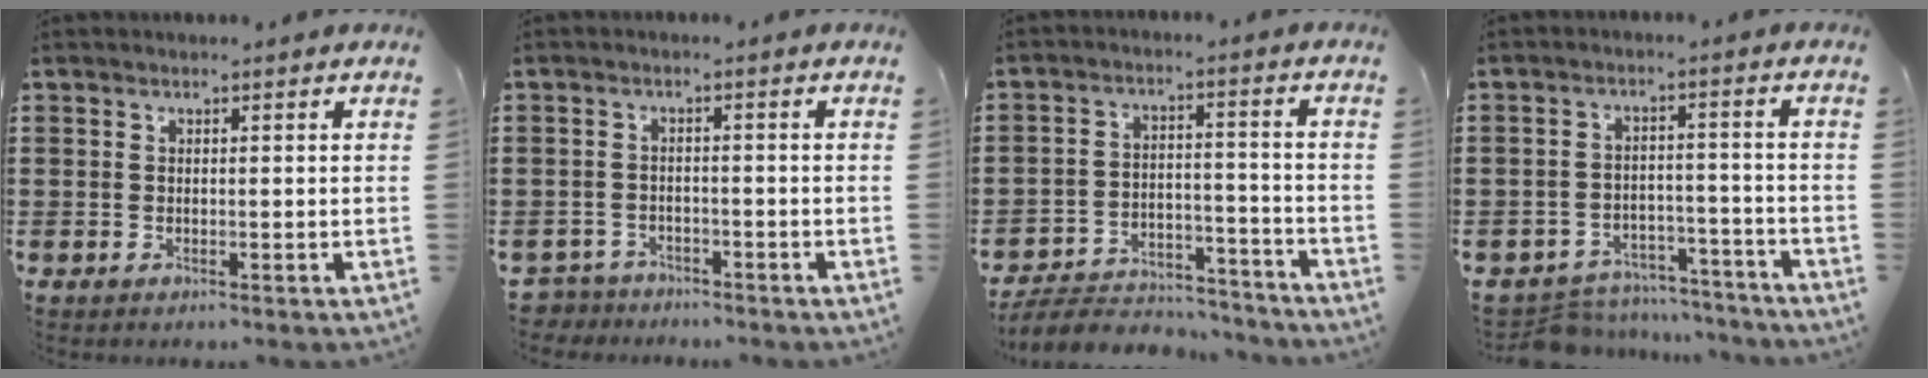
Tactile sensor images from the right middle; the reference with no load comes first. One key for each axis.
{"total": 2.8, "fx": -2.7, "fy": 0.7, "fz": -0.2, "tx": -0.012, "ty": -0.003, "tz": -0.063}
{"total": 6.1, "fx": -5.8, "fy": 1.4, "fz": 1.0, "tx": -0.026, "ty": 0.013, "tz": -0.120}
{"total": 6.1, "fx": -6.0, "fy": 1.1, "fz": 0.5, "tx": -0.011, "ty": 0.017, "tz": -0.121}